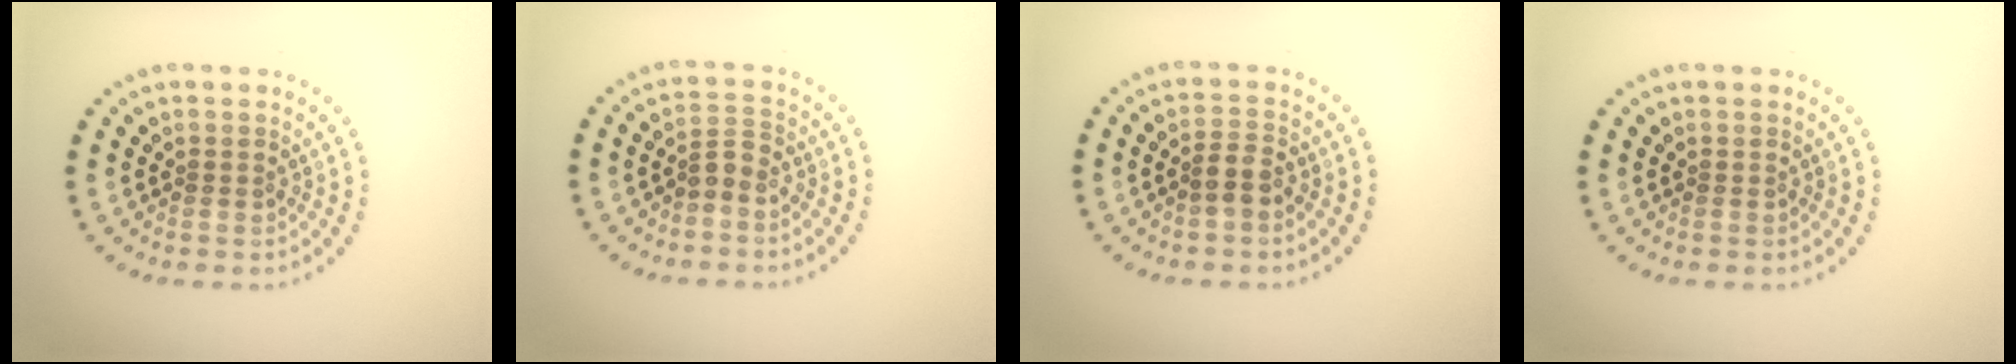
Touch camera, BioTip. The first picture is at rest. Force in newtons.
{"total": 1.8, "press": 1.5, "slide": 1.0}
{"total": 1.9, "press": 1.7, "slide": 0.8}
{"total": 0.0}